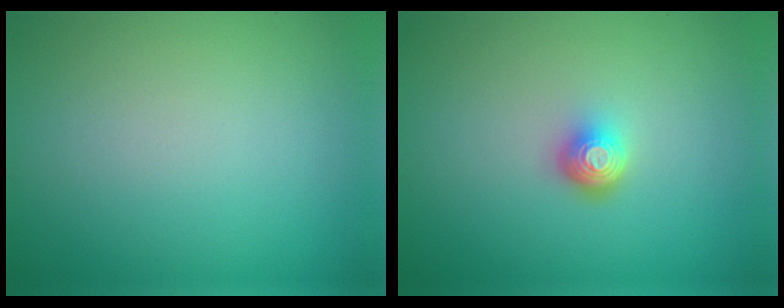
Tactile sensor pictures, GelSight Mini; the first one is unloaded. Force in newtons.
{"total": 2.2, "press": 1.4, "slide": 1.7}